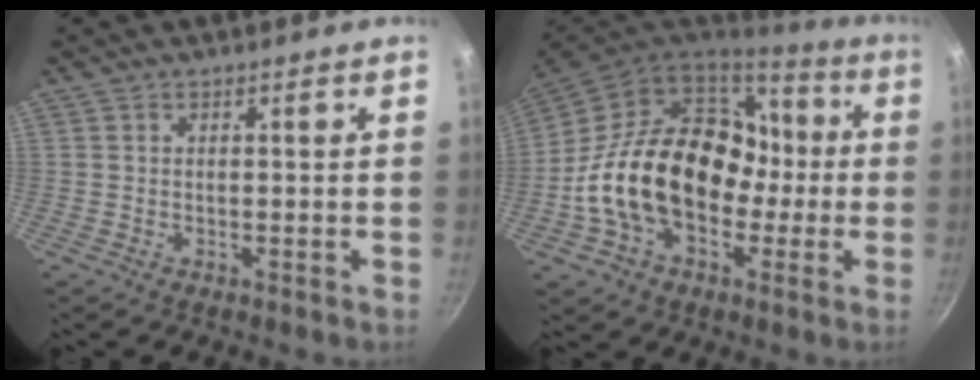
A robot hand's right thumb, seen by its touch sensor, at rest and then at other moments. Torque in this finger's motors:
{"motor_torque": [1.77, 1.93, 2.36, -0.40, 0.30]}